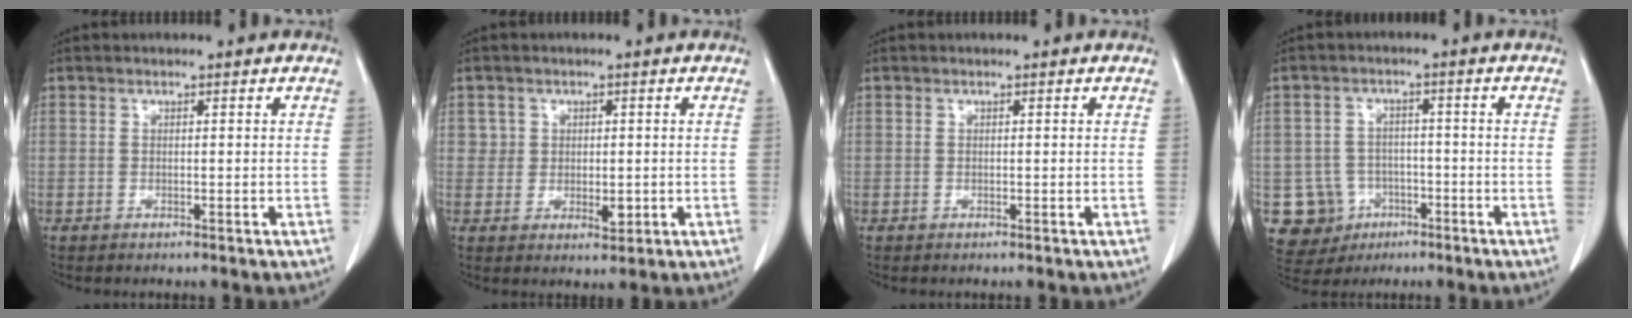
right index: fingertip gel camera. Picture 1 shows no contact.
{"total": 3.4, "force": [0.2, 2.9, 1.6], "torque": [-0.014, -0.001, 0.005]}
{"total": 0.0}
{"total": 8.6, "force": [-2.8, 8.0, 1.1], "torque": [-0.038, 0.012, -0.031]}